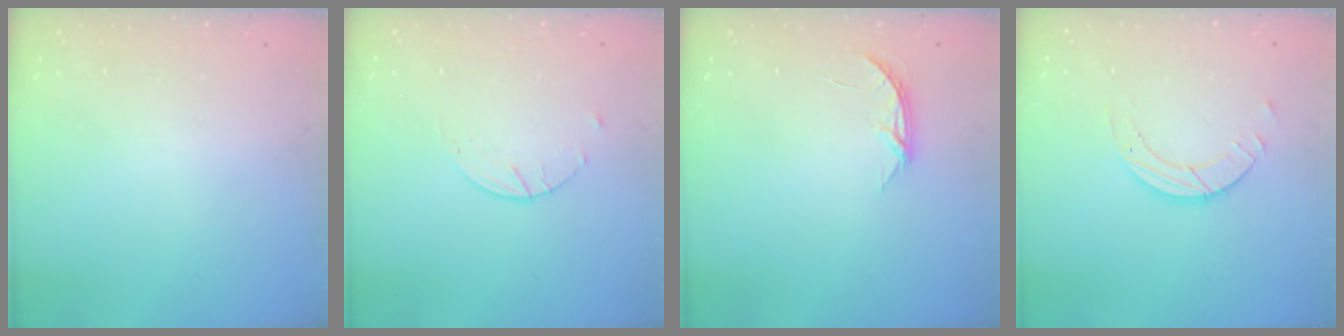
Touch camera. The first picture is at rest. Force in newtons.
{"total": 2.6, "press": 2.6, "slide": 0.4}
{"total": 4.0, "press": 4.0, "slide": 0.4}
{"total": 4.2, "press": 4.2, "slide": 0.3}